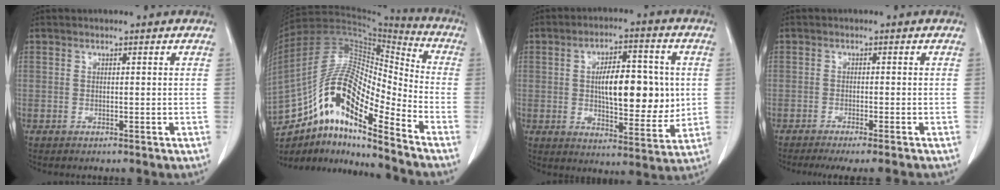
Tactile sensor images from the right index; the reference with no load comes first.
{"total": 18.1, "force": [-11.4, 4.0, 13.5], "torque": [-0.248, 0.035, -0.197]}
{"total": 13.1, "force": [1.0, 5.0, 12.1], "torque": [-0.190, 0.009, 0.020]}
{"total": 7.0, "force": [-6.1, -0.2, 3.4], "torque": [-0.031, -0.014, -0.087]}